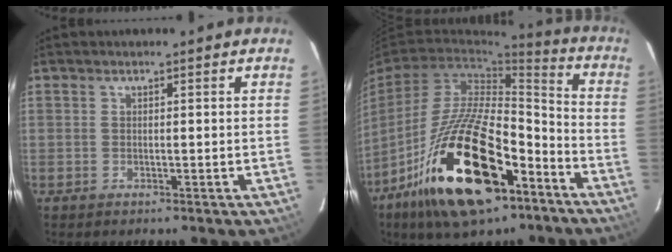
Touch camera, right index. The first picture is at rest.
{"total": 25.5, "force": [-13.8, 10.7, 18.5], "torque": [-0.346, -0.013, -0.228]}